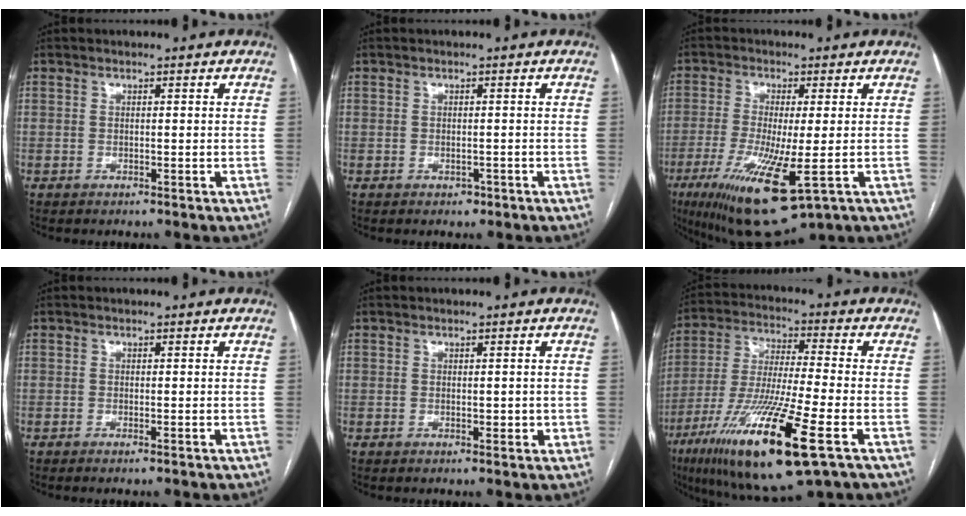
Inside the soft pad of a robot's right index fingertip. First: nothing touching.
{"total": 1.1, "force": [-0.8, 0.6, 0.4], "torque": [-0.004, 0.001, -0.008]}
{"total": 13.7, "force": [-5.3, 2.0, 12.5], "torque": [-0.238, -0.044, -0.081]}
{"total": 0.6, "force": [-0.5, -0.3, 0.3], "torque": [-0.005, 0.000, -0.008]}
{"total": 1.7, "force": [-0.1, 1.0, 1.3], "torque": [-0.016, 0.002, 0.002]}
{"total": 20.0, "force": [-9.4, 1.5, 17.6], "torque": [-0.354, -0.045, -0.165]}